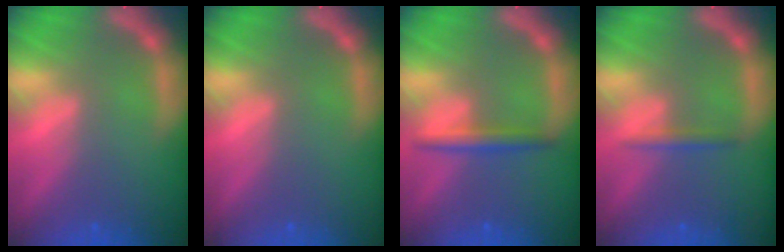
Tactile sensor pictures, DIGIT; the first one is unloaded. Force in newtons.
{"total": 0.0}
{"total": 2.5}
{"total": 1.4}